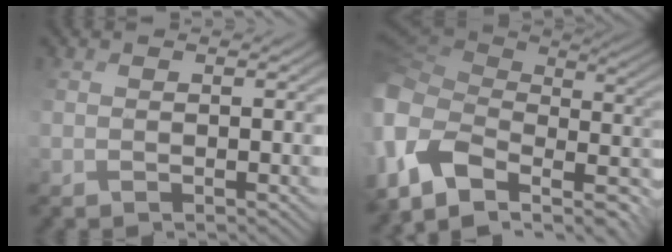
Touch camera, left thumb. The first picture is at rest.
{"total": 12.9, "force": [-2.1, 6.9, 10.7], "torque": [-0.289, -0.012, -0.007]}